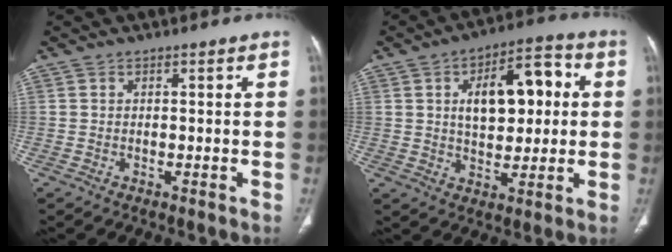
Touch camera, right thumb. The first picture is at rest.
{"total": 14.3, "force": [2.7, 7.8, 11.7], "torque": [-0.142, 0.016, 0.039]}